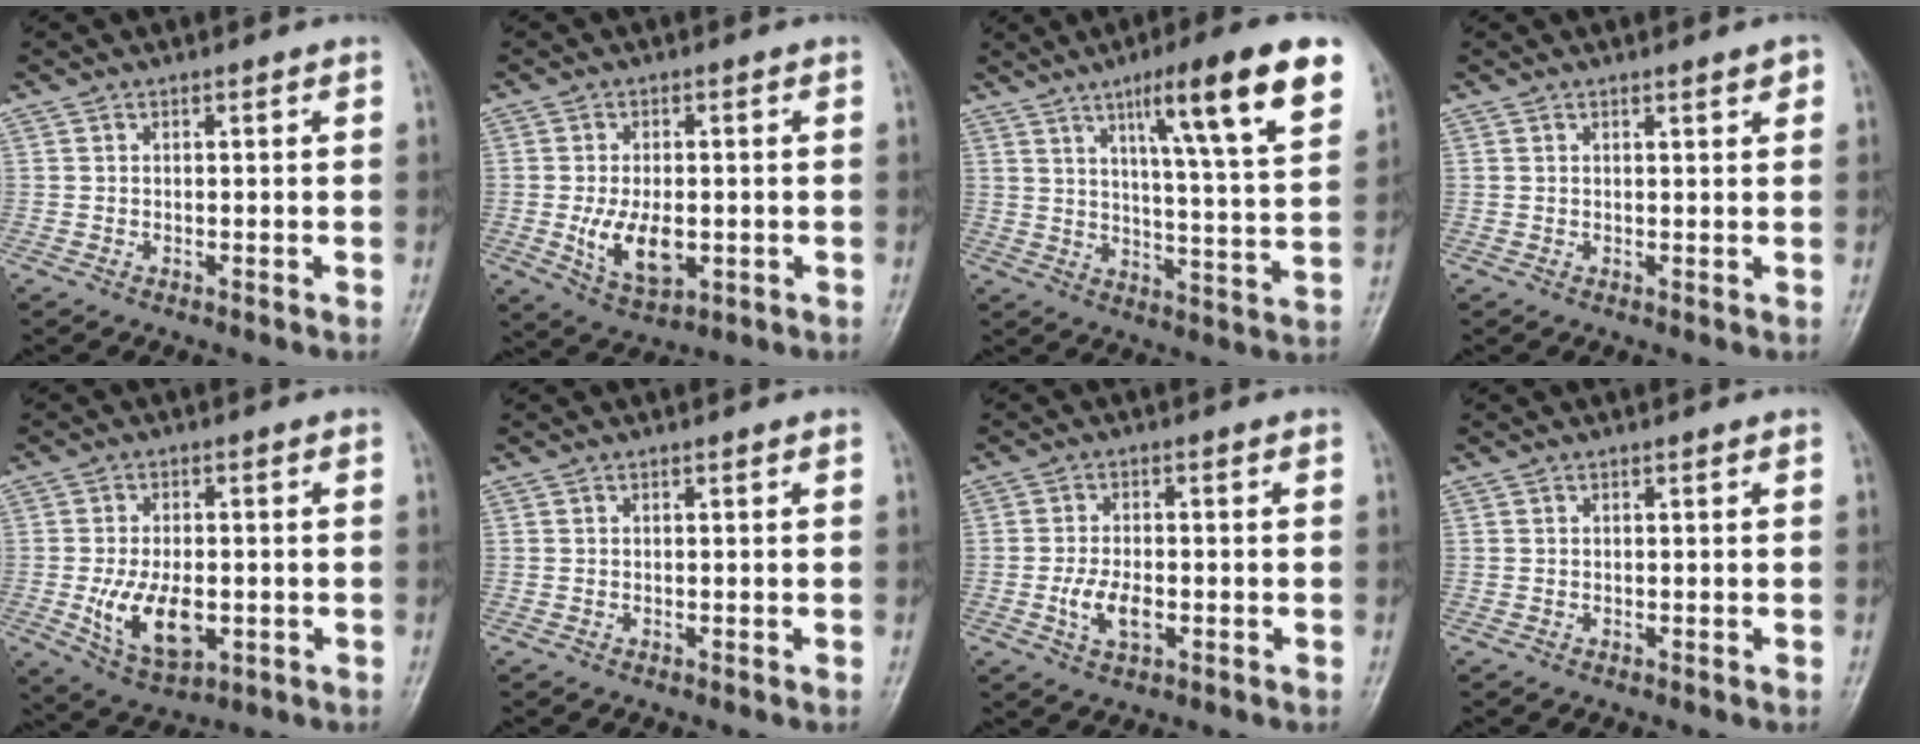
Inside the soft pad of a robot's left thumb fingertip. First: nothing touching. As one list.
[{"total": 8.8, "force": [-1.6, 5.0, 7.1], "torque": [-0.118, -0.009, -0.018]}, {"total": 18.4, "force": [9.9, 2.3, 15.3], "torque": [-0.206, -0.035, 0.145]}, {"total": 1.9, "force": [1.1, 0.5, 1.4], "torque": [-0.016, -0.004, 0.013]}, {"total": 10.8, "force": [-2.3, 6.1, 8.6], "torque": [-0.146, -0.003, -0.027]}, {"total": 0.0}, {"total": 5.5, "force": [-1.6, 2.9, 4.3], "torque": [-0.085, 0.005, -0.028]}, {"total": 0.0}]